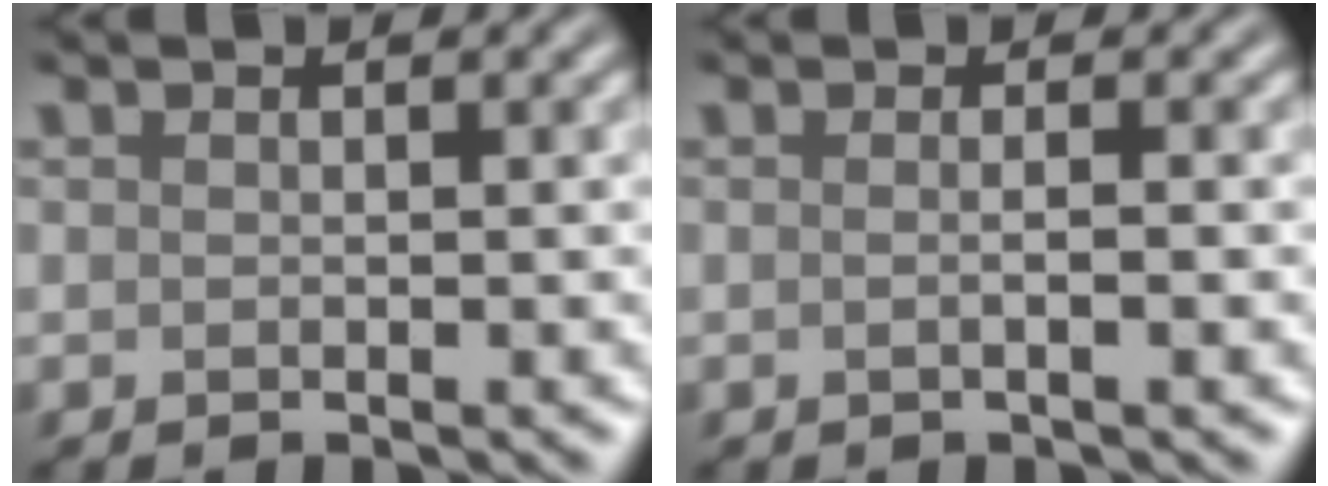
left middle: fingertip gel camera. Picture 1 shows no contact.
{"total": 2.0, "force": [0.2, 0.9, 1.7], "torque": [-0.001, -0.004, -0.013]}